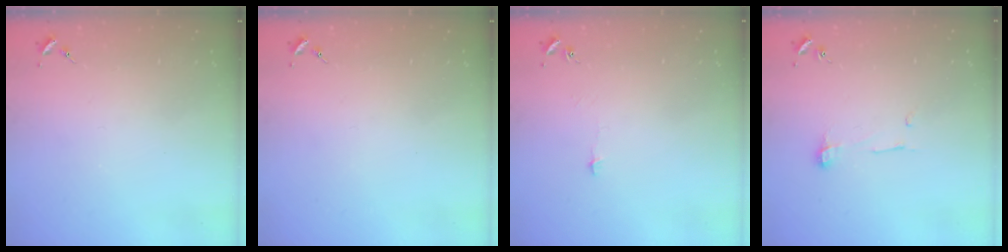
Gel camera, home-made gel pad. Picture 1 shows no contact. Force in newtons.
{"total": 0.0}
{"total": 2.7, "press": 2.6, "slide": 0.3}
{"total": 5.4, "press": 5.4, "slide": 0.3}